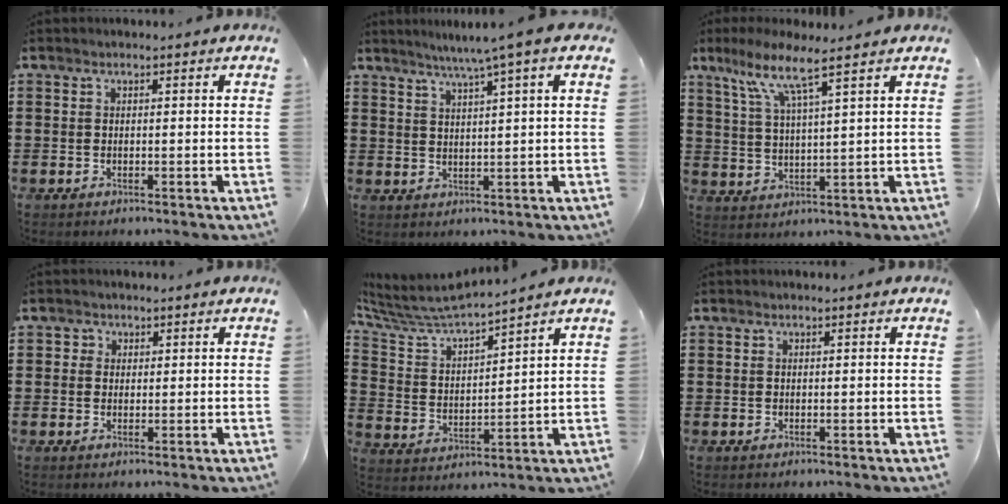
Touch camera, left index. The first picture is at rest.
{"total": 4.7, "force": [3.0, -0.8, 3.5], "torque": [-0.074, -0.010, 0.048]}
{"total": 7.4, "force": [5.3, 0.0, 5.1], "torque": [-0.118, -0.015, 0.091]}
{"total": 1.4, "force": [0.4, 1.3, 0.1], "torque": [-0.007, 0.006, 0.007]}
{"total": 6.3, "force": [6.0, 0.3, 2.0], "torque": [-0.070, -0.035, 0.099]}
{"total": 0.0}